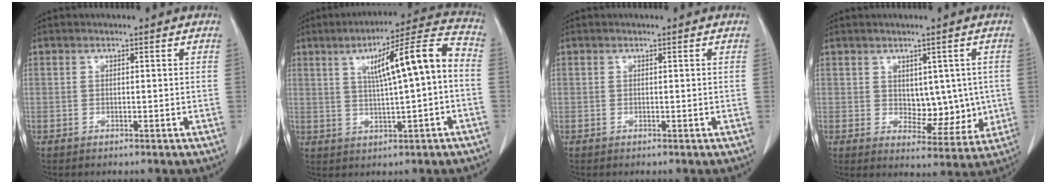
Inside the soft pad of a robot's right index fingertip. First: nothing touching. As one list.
[{"total": 12.3, "force": [1.2, 1.0, 12.2], "torque": [-0.178, 0.029, 0.020]}, {"total": 0.0}, {"total": 6.9, "force": [0.6, 4.4, 5.4], "torque": [-0.058, 0.000, 0.025]}]